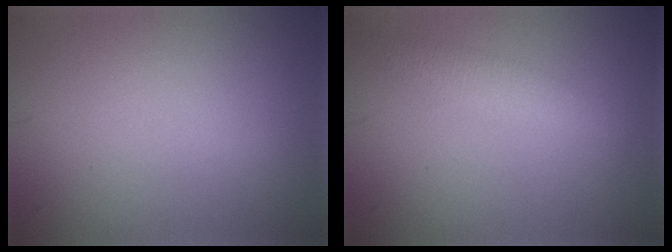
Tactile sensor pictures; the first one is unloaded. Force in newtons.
{"total": 2.7, "press": 2.6, "slide": 0.2}